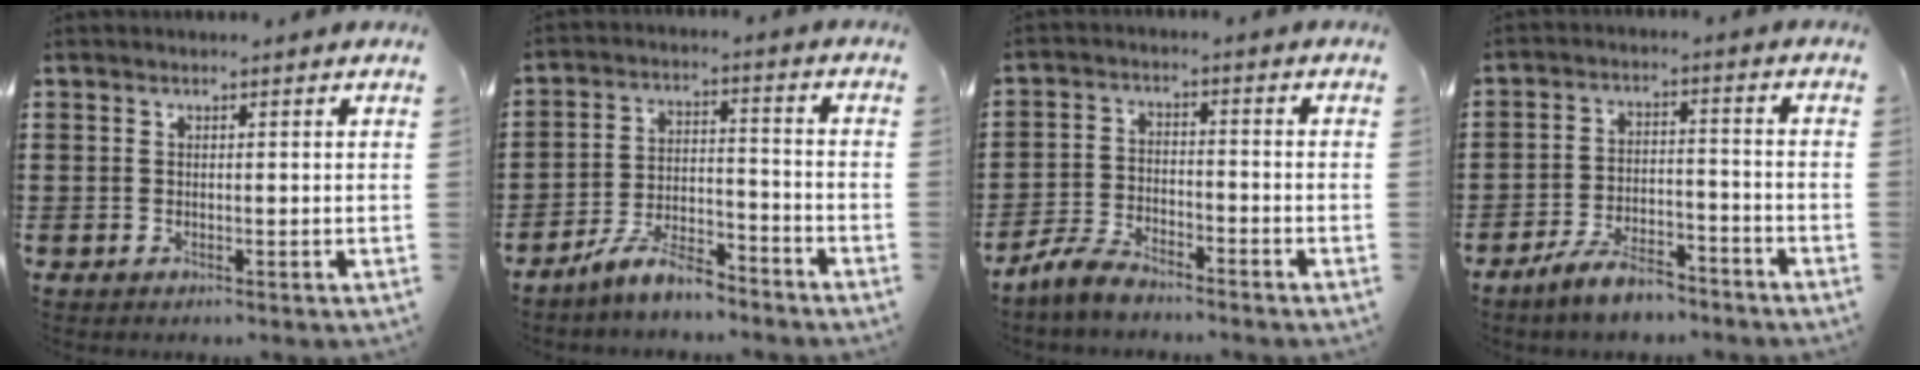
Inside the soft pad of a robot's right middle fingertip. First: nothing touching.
{"total": 7.7, "force": [-6.8, 1.8, 3.2], "torque": [-0.063, 0.013, -0.131]}
{"total": 5.2, "force": [-4.8, 1.0, 1.6], "torque": [-0.048, 0.002, -0.099]}
{"total": 6.7, "force": [-5.8, 1.6, 3.0], "torque": [-0.064, 0.006, -0.111]}